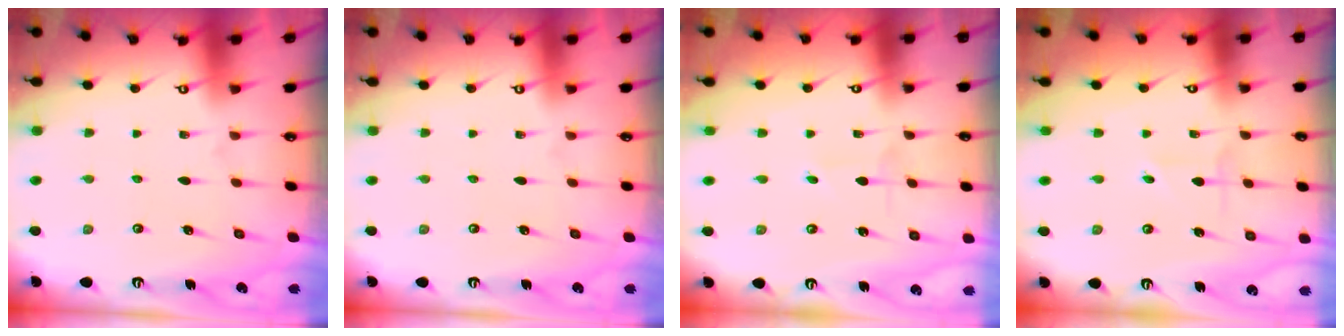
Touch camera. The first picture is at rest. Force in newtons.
{"total": 0.0}
{"total": 0.8, "press": 0.8, "slide": 0.0}
{"total": 2.3, "press": 2.3, "slide": 0.1}